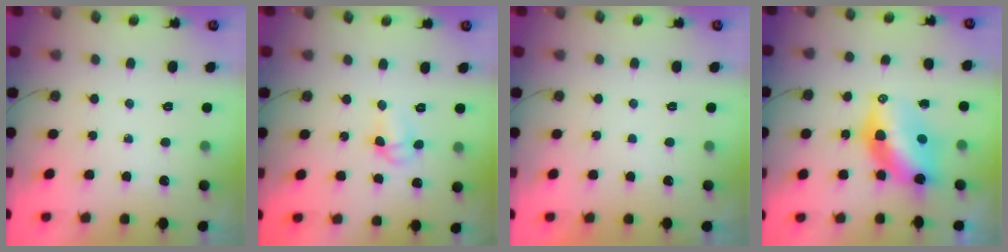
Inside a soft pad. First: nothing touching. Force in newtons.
{"total": 6.4, "press": 5.3, "slide": 3.6}
{"total": 0.0}
{"total": 10.6, "press": 10.6, "slide": 0.9}